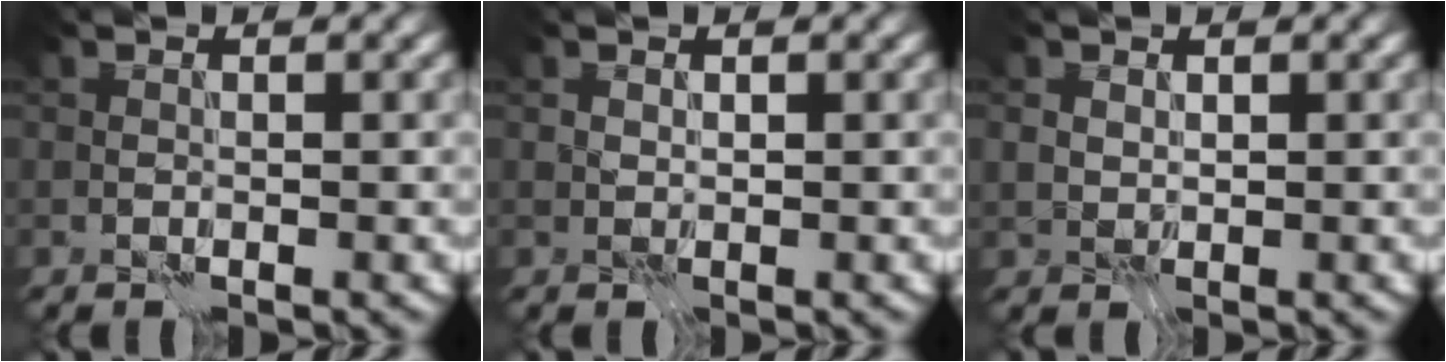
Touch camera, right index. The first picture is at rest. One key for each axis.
{"total": 0.0}
{"total": 0.9, "fx": 0.5, "fy": 0.8, "fz": 0.3, "tx": -0.006, "ty": 0.000, "tz": 0.012}